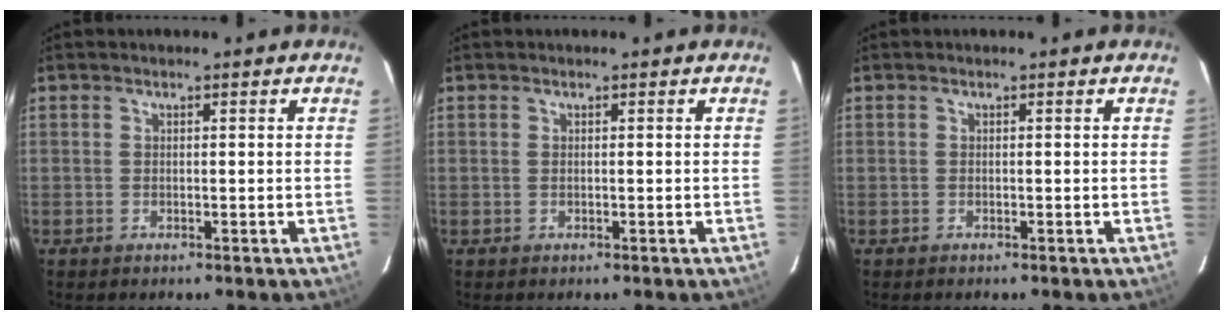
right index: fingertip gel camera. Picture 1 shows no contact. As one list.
[{"total": 0.0}, {"total": 0.0}]